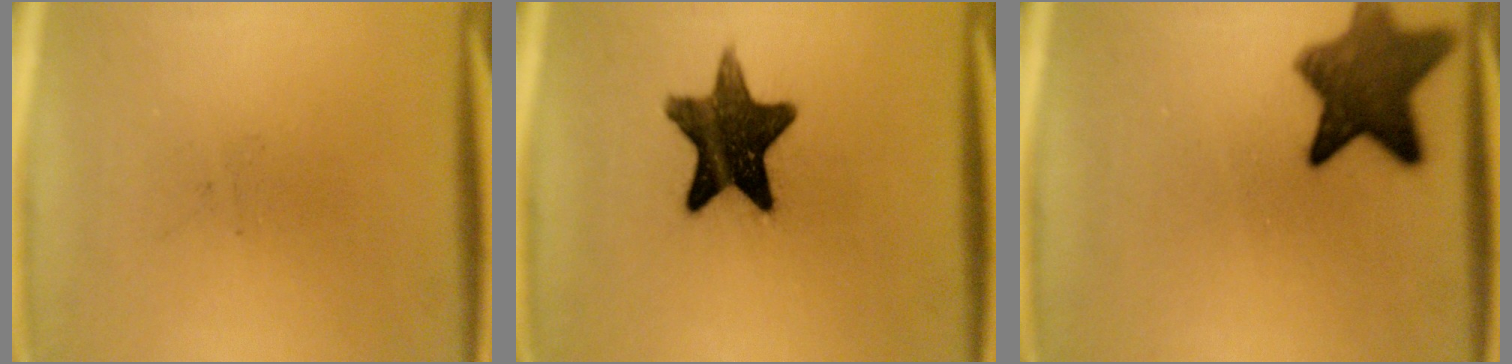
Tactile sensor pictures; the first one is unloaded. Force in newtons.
{"total": 13.6}
{"total": 9.8}